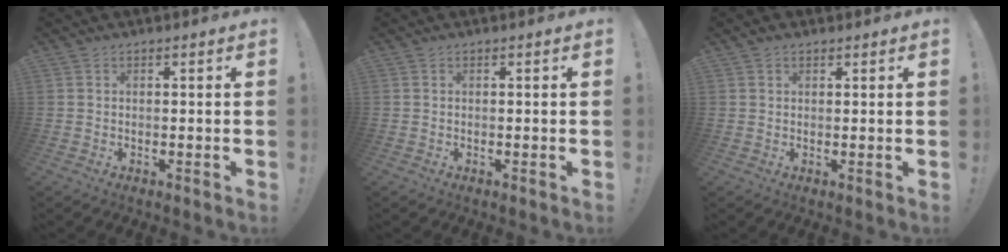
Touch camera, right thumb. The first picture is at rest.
{"total": 0.0}
{"total": 1.3, "force": [1.0, 0.8, 0.4], "torque": [0.000, -0.003, 0.018]}